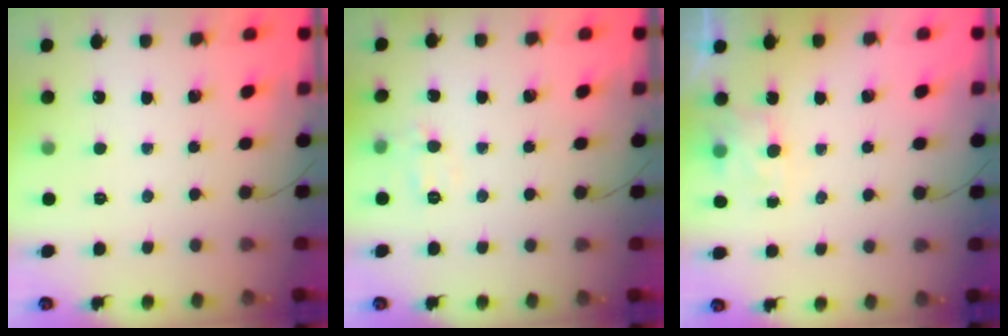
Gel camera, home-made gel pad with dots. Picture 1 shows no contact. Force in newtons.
{"total": 6.1, "press": 6.0, "slide": 1.1}
{"total": 5.5, "press": 5.4, "slide": 1.2}